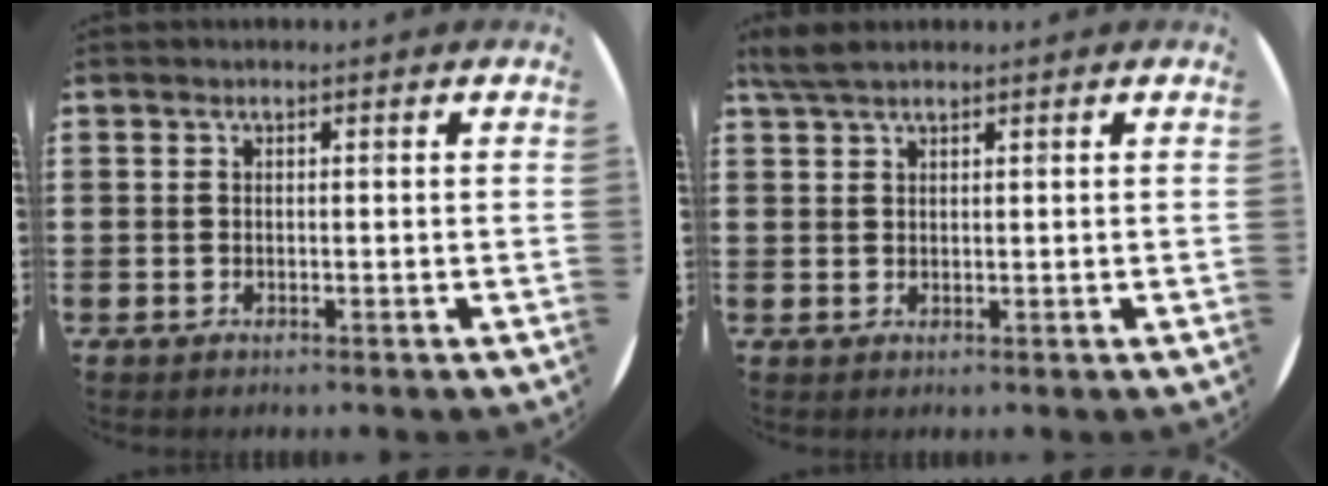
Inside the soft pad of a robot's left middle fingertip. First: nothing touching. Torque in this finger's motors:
{"motor_torque": [0.51, -0.45, 0.03, 0.02]}